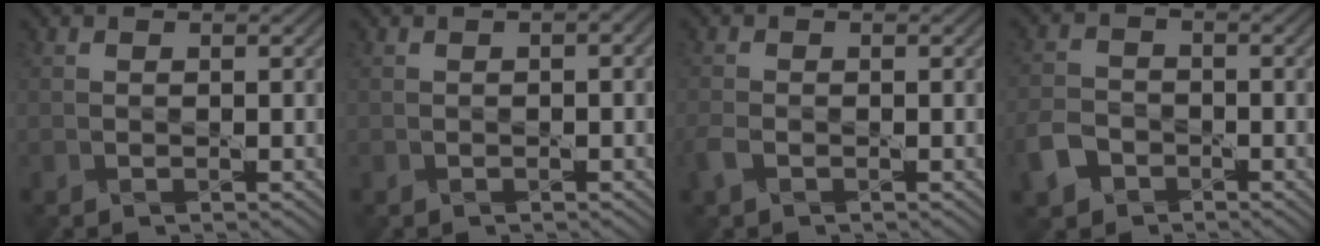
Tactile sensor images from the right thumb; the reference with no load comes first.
{"total": 1.5, "force": [0.2, 0.7, 1.3], "torque": [-0.024, 0.002, 0.006]}
{"total": 2.3, "force": [-1.2, 1.3, 1.5], "torque": [-0.047, -0.003, -0.027]}
{"total": 4.6, "force": [-2.8, 3.2, 1.8], "torque": [-0.053, -0.004, -0.065]}